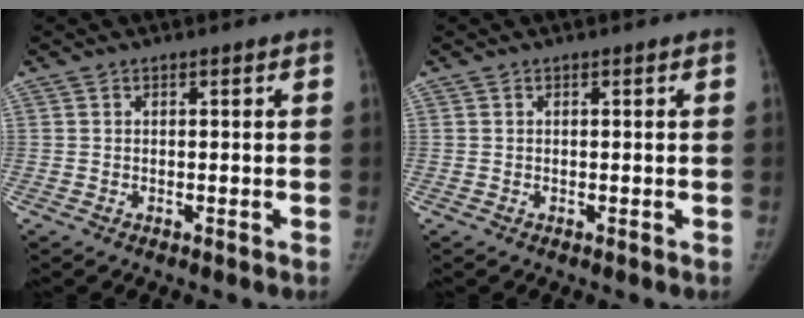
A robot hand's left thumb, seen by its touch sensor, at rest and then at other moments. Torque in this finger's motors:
{"motor_torque": [-0.11, -0.06, 0.21, -0.20, 0.02]}